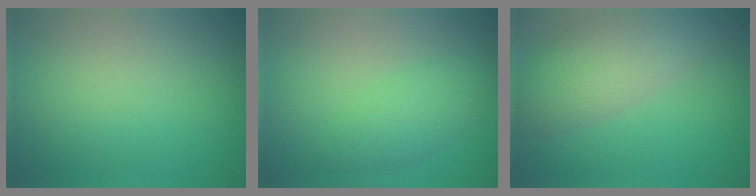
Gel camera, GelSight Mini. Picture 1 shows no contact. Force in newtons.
{"total": 2.7, "press": 2.7, "slide": 0.1}
{"total": 5.0, "press": 5.0, "slide": 0.4}